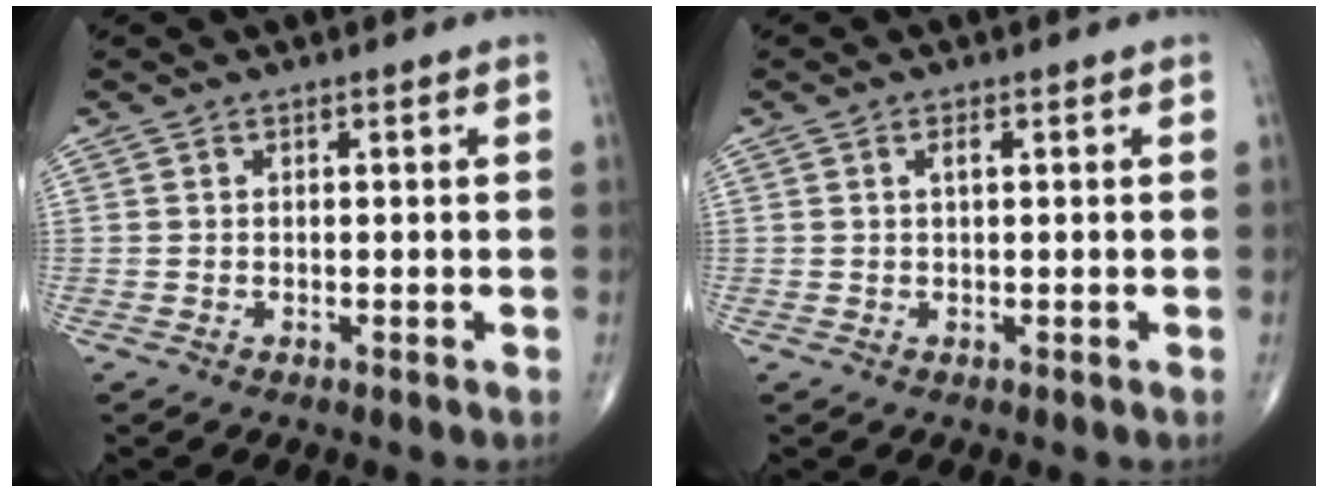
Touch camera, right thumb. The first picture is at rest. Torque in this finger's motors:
{"motor_torque": [0.00, 1.19, 0.42, 0.30, 0.02]}